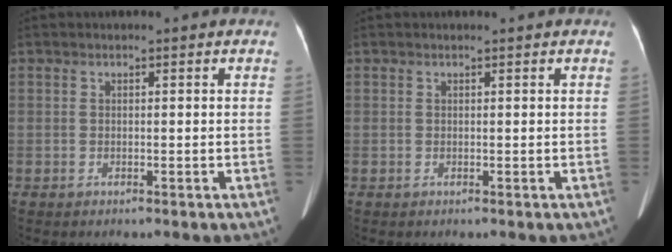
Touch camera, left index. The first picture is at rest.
{"total": 0.8, "force": [0.7, -0.1, 0.3], "torque": [-0.007, 0.008, 0.014]}